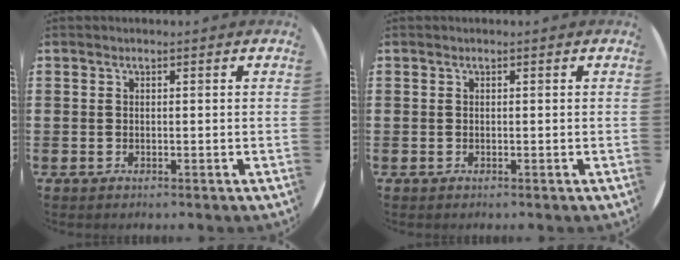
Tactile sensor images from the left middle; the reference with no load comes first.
{"total": 0.0}